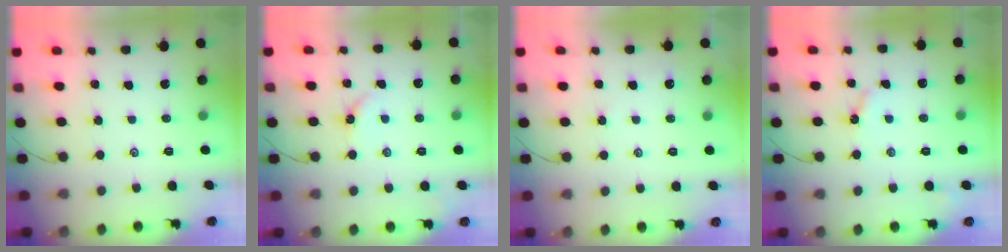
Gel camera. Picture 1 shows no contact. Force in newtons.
{"total": 3.5, "press": 3.4, "slide": 0.6}
{"total": 1.7, "press": 1.6, "slide": 0.4}
{"total": 3.6, "press": 3.6, "slide": 0.6}